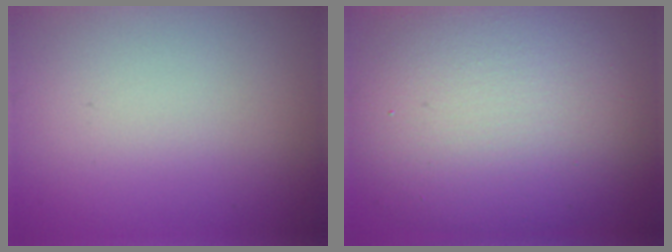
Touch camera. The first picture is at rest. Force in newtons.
{"total": 12.2, "press": 12.2, "slide": 0.3}